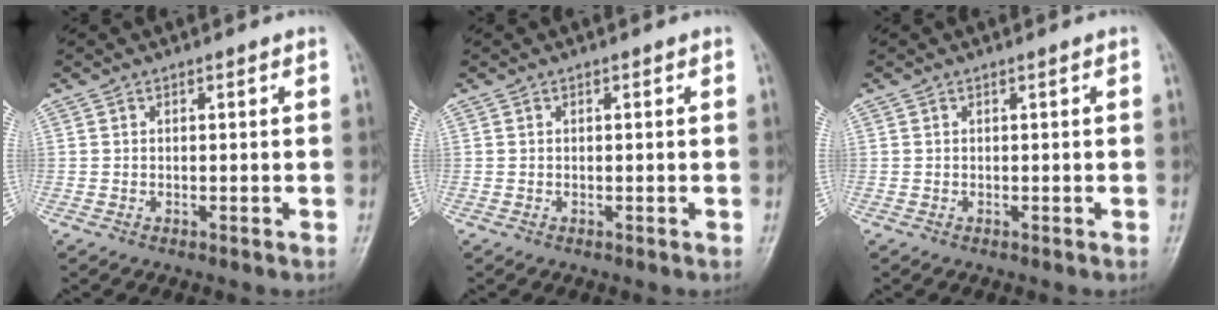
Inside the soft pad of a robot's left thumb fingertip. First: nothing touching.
{"total": 0.0}
{"total": 0.0}